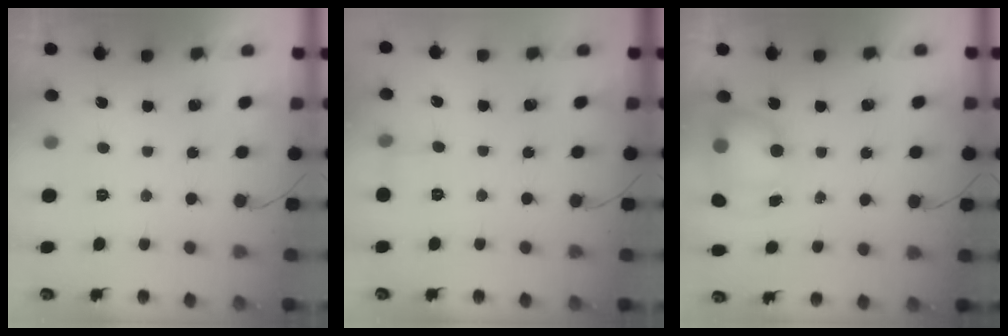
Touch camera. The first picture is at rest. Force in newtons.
{"total": 5.6, "press": 5.3, "slide": 1.7}
{"total": 11.7, "press": 9.3, "slide": 7.1}